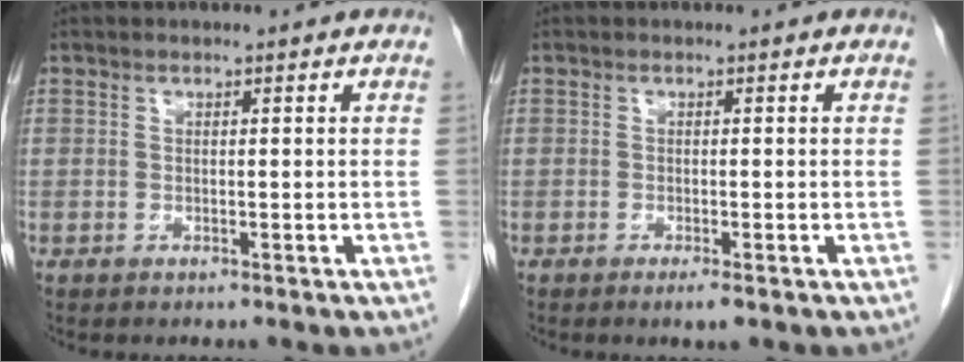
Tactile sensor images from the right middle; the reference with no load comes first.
{"total": 1.5, "force": [-1.0, 0.1, 1.2], "torque": [-0.019, -0.004, -0.014]}